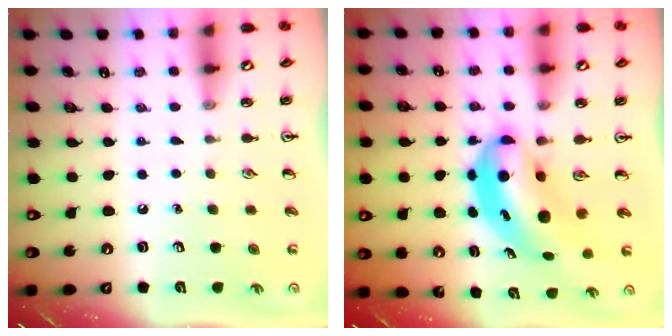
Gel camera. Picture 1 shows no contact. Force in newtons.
{"total": 7.7, "press": 7.5, "slide": 2.0}